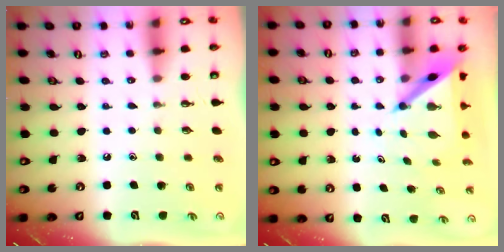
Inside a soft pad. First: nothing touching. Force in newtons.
{"total": 5.8, "press": 5.8, "slide": 0.4}